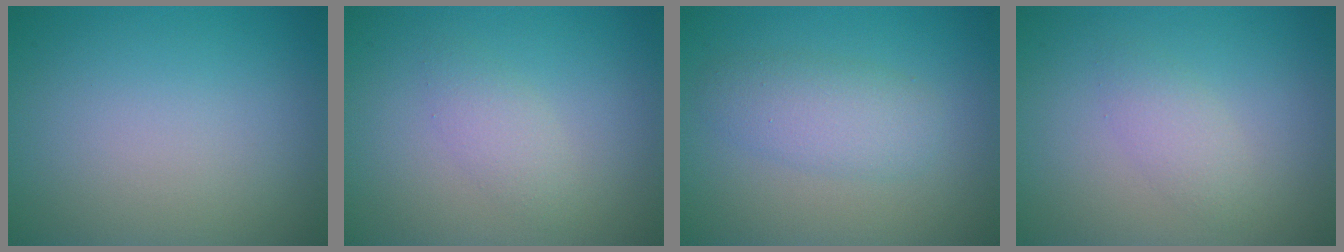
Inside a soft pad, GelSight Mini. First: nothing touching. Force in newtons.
{"total": 1.7, "press": 1.7, "slide": 0.1}
{"total": 2.4, "press": 2.3, "slide": 0.1}
{"total": 1.8, "press": 1.8, "slide": 0.0}